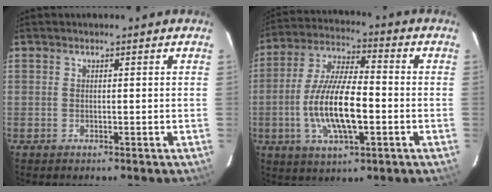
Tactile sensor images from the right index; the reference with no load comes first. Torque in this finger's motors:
{"motor_torque": [1.13, -0.39, 1.05, 0.21]}